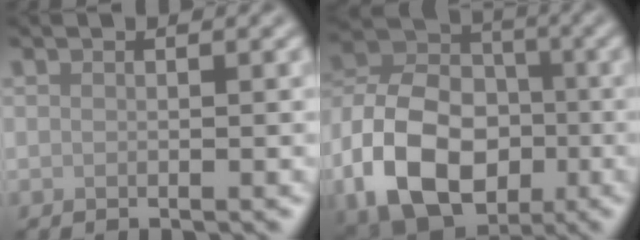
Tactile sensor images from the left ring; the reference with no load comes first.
{"total": 11.8, "force": [-4.1, 8.2, 7.4], "torque": [-0.148, 0.002, -0.088]}